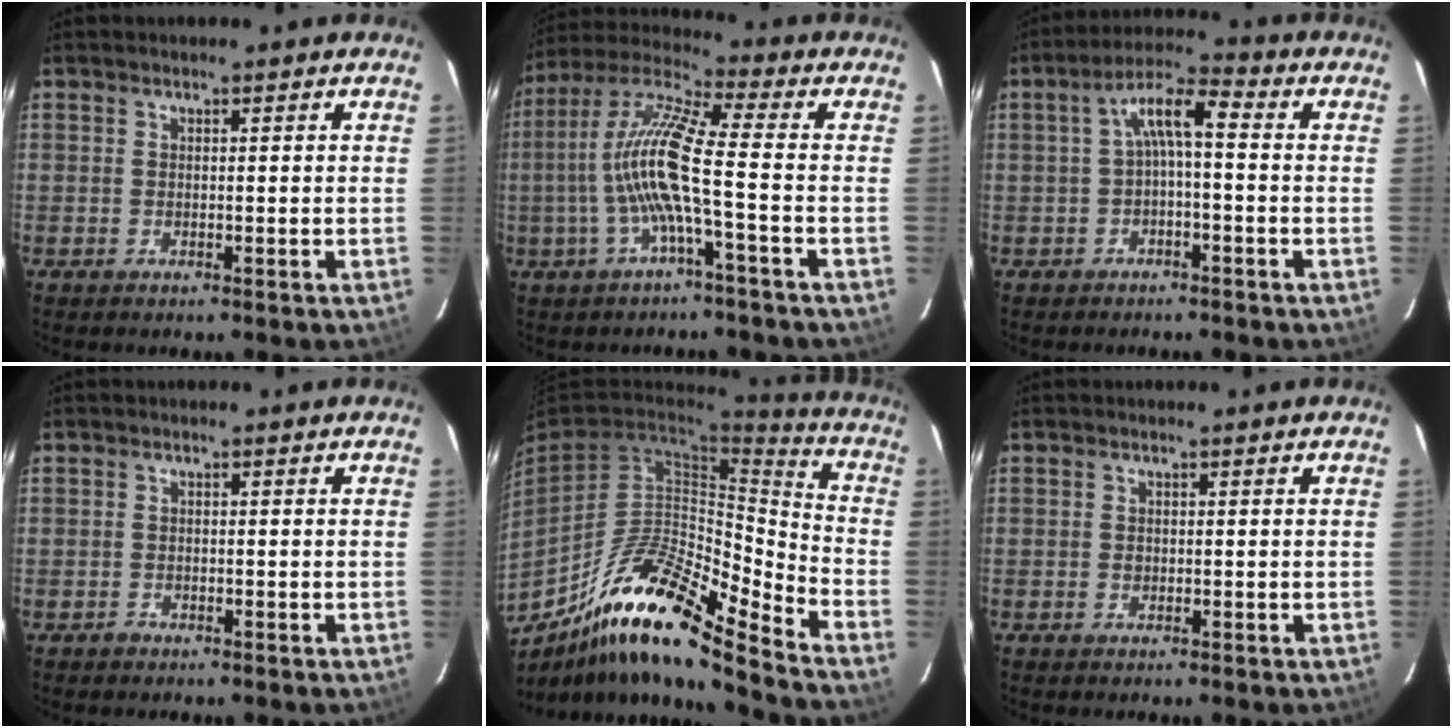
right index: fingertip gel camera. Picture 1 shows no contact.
{"total": 12.1, "force": [-2.4, 0.0, 11.9], "torque": [-0.233, 0.005, -0.045]}
{"total": 6.1, "force": [-0.6, 1.6, 5.9], "torque": [-0.121, 0.022, -0.011]}
{"total": 1.0, "force": [-0.8, 0.7, -0.1], "torque": [0.003, 0.005, -0.013]}
{"total": 19.9, "force": [-13.9, 3.1, 13.9], "torque": [-0.240, -0.007, -0.257]}
{"total": 0.7, "force": [-0.1, 0.6, 0.2], "torque": [-0.001, 0.001, -0.001]}